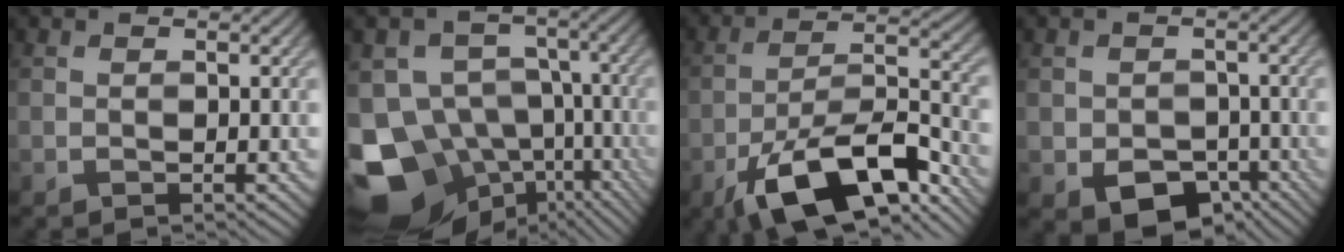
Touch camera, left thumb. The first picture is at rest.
{"total": 19.1, "force": [-9.4, 13.5, 9.6], "torque": [-0.216, -0.029, -0.109]}
{"total": 15.7, "force": [-9.9, 5.4, 11.0], "torque": [-0.200, -0.010, -0.185]}
{"total": 6.5, "force": [-2.9, 4.8, 3.2], "torque": [-0.061, -0.025, -0.041]}